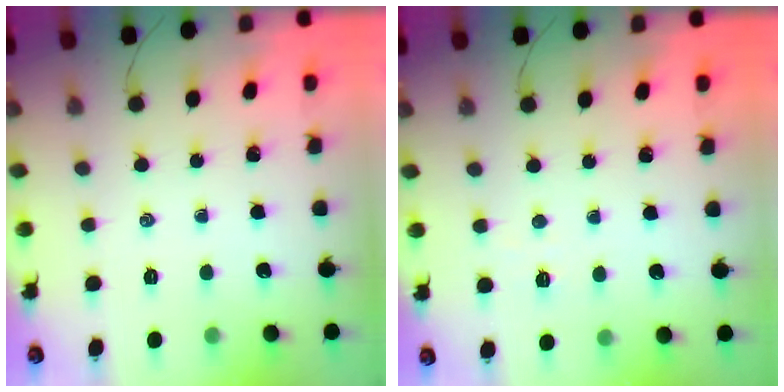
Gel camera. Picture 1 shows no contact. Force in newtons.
{"total": 2.9, "press": 2.8, "slide": 0.6}